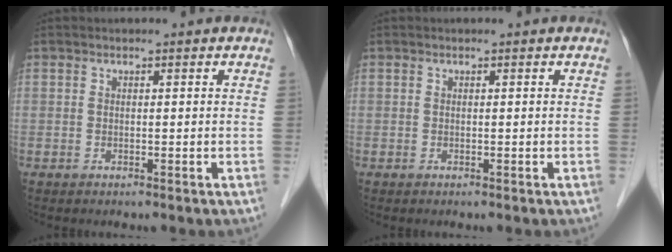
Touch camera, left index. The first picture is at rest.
{"total": 0.0}